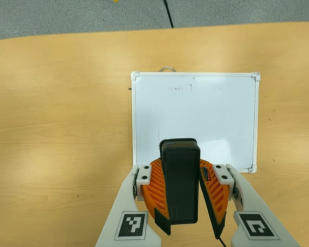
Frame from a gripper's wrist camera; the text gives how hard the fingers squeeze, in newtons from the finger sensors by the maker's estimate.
{"total": 10.0, "left": 10.2, "right": 9.8}